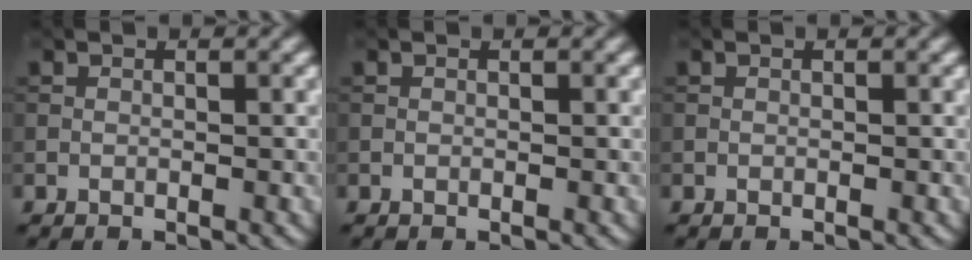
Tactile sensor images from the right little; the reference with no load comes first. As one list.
[{"total": 0.0}, {"total": 0.0}]